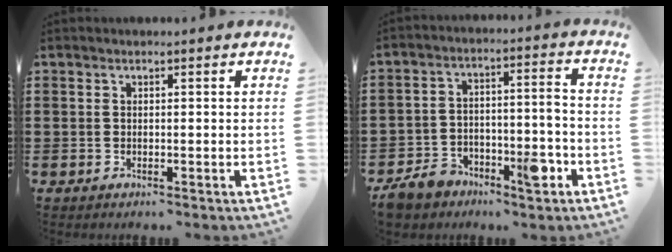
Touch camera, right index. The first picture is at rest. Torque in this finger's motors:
{"motor_torque": [1.50, 0.63, 0.70, 0.08]}